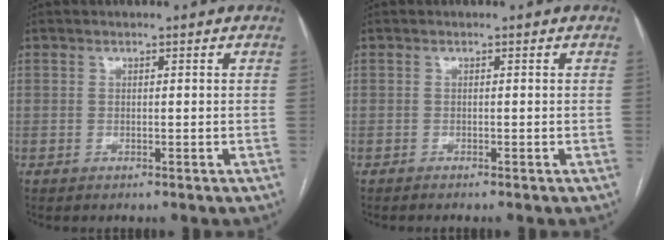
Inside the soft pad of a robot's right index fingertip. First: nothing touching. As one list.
[{"total": 0.9, "force": [-0.8, -0.2, 0.4], "torque": [-0.004, 0.001, -0.013]}]